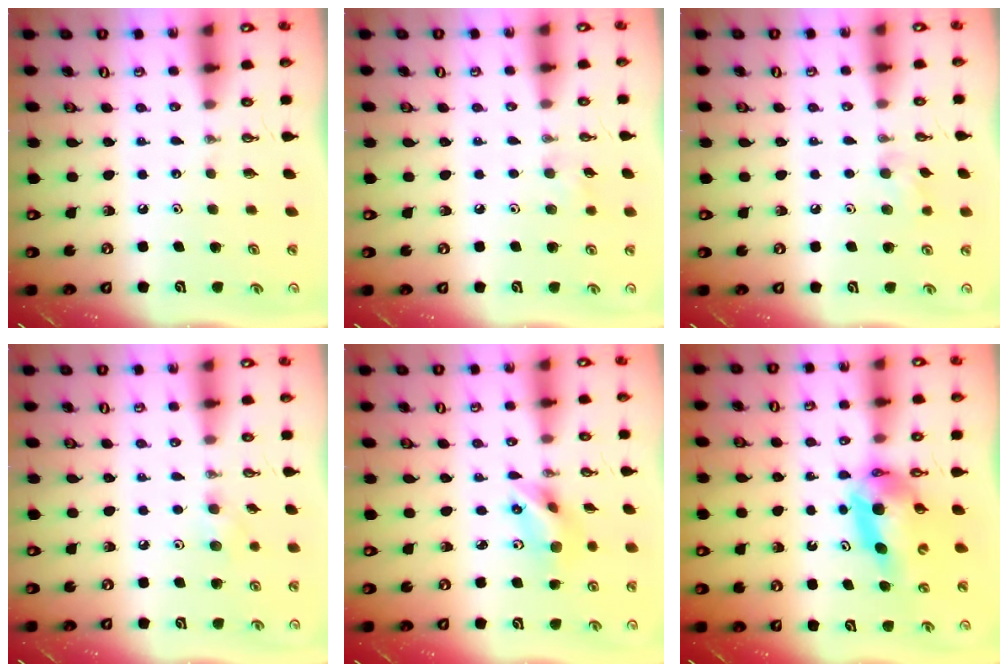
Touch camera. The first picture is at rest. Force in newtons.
{"total": 6.3, "press": 5.9, "slide": 2.1}
{"total": 7.6, "press": 7.5, "slide": 1.0}
{"total": 7.4, "press": 6.9, "slide": 2.7}
{"total": 7.6, "press": 7.1, "slide": 2.9}
{"total": 9.8, "press": 9.8, "slide": 1.0}